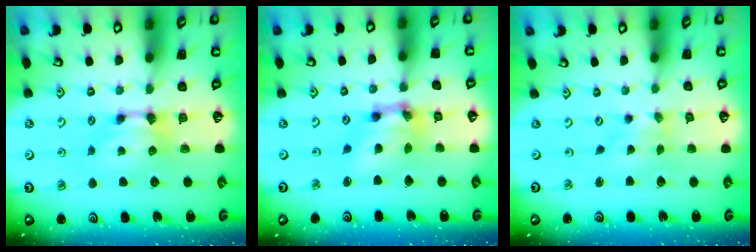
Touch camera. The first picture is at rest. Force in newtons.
{"total": 6.7, "press": 6.2, "slide": 2.6}
{"total": 2.7, "press": 2.6, "slide": 1.0}